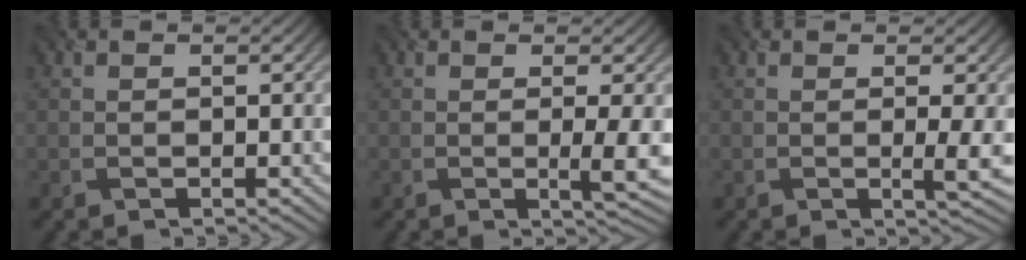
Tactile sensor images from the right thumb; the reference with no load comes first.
{"total": 3.1, "force": [0.0, 0.3, 3.1], "torque": [-0.059, -0.002, -0.002]}
{"total": 2.4, "force": [0.1, 0.1, 2.4], "torque": [-0.049, -0.003, -0.001]}